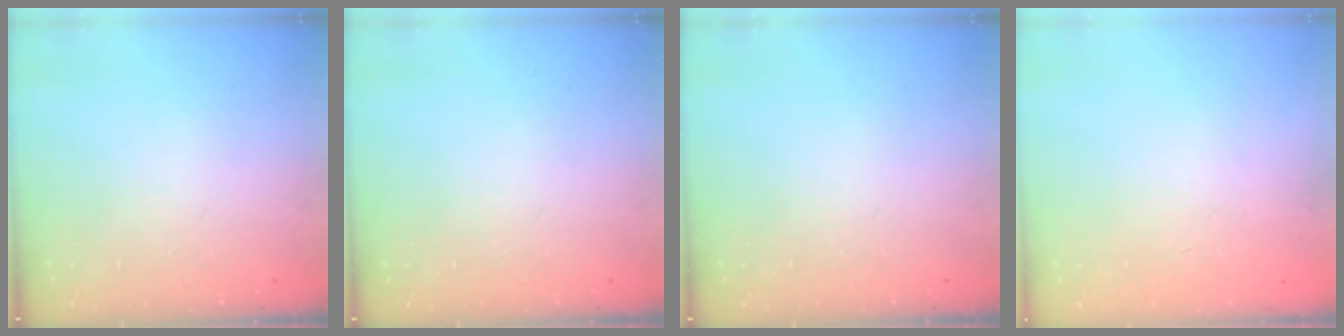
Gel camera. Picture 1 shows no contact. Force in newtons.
{"total": 0.0}
{"total": 0.0}
{"total": 0.6, "press": 0.5, "slide": 0.2}